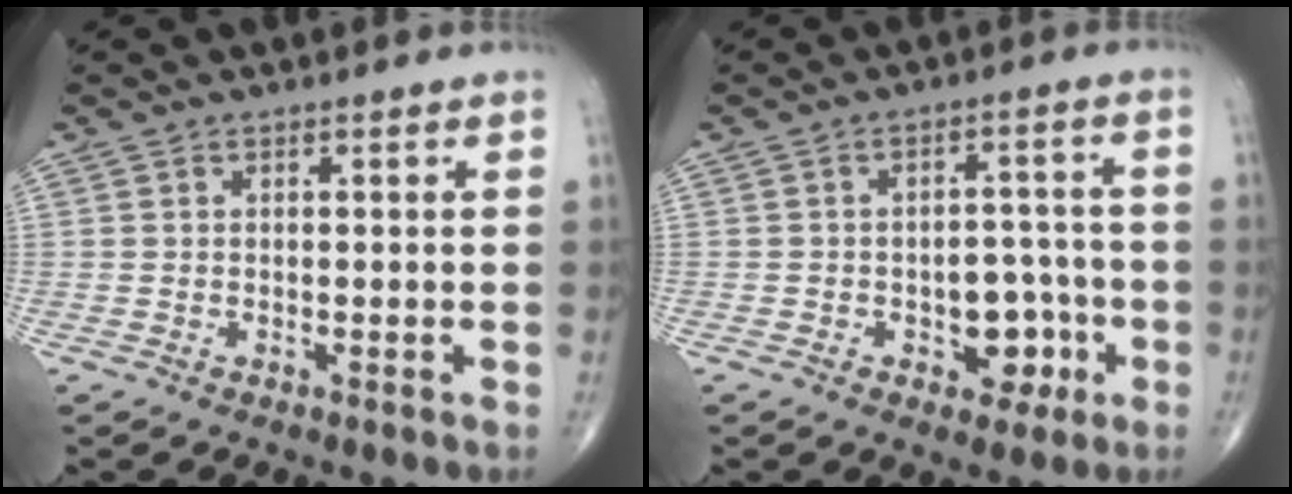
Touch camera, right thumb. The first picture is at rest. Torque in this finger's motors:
{"motor_torque": [2.47, 2.54, 0.42, -0.63, 0.01]}